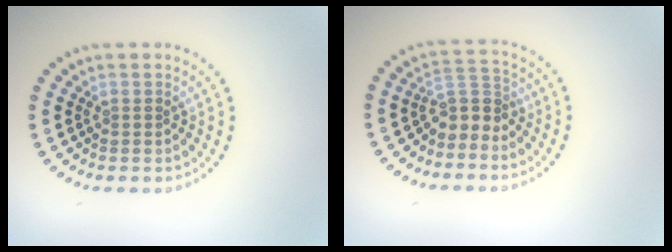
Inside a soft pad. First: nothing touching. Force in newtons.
{"total": 2.8, "press": 2.0, "slide": 1.9}